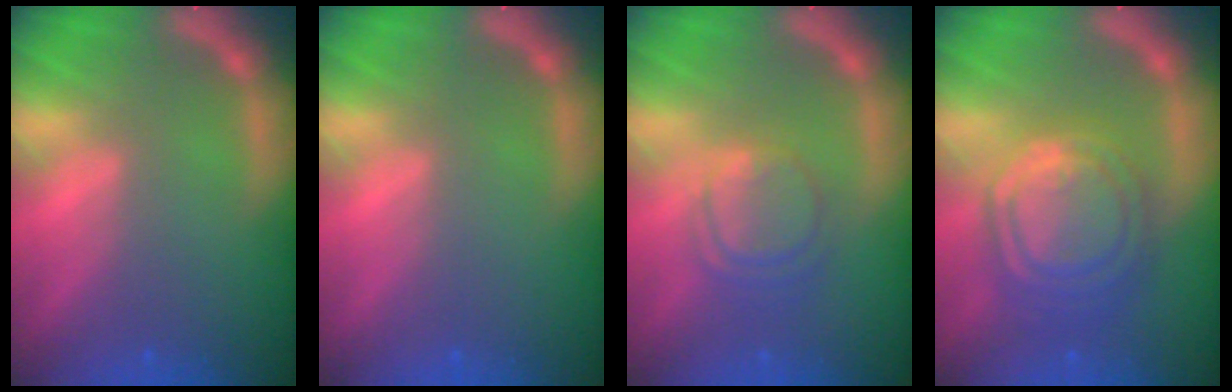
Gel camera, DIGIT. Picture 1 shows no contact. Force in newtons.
{"total": 0.0}
{"total": 4.5}
{"total": 9.5}